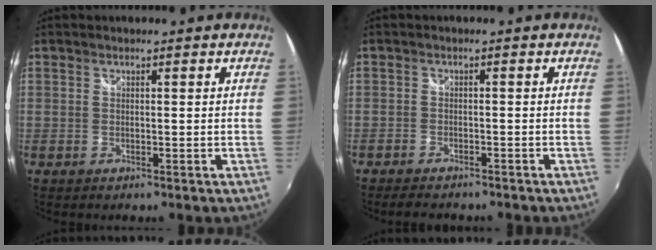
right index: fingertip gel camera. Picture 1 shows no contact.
{"total": 4.8, "force": [-4.2, 1.6, 1.6], "torque": [-0.048, -0.008, -0.067]}